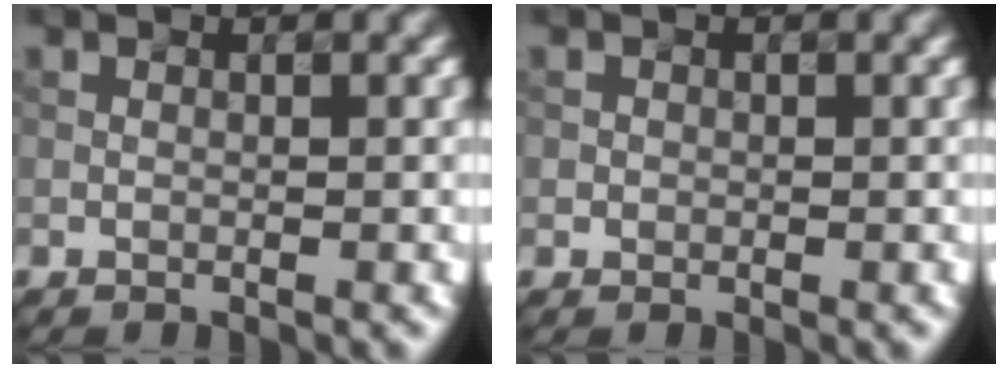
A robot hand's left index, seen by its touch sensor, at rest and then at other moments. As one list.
[{"total": 0.5, "force": [0.0, 0.5, -0.1], "torque": [0.005, 0.001, 0.000]}]